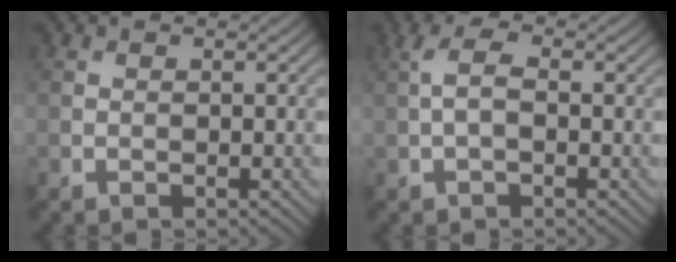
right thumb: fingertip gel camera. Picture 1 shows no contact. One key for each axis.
{"total": 2.8, "fx": 0.0, "fy": 1.3, "fz": 2.5, "tx": -0.057, "ty": 0.007, "tz": -0.006}